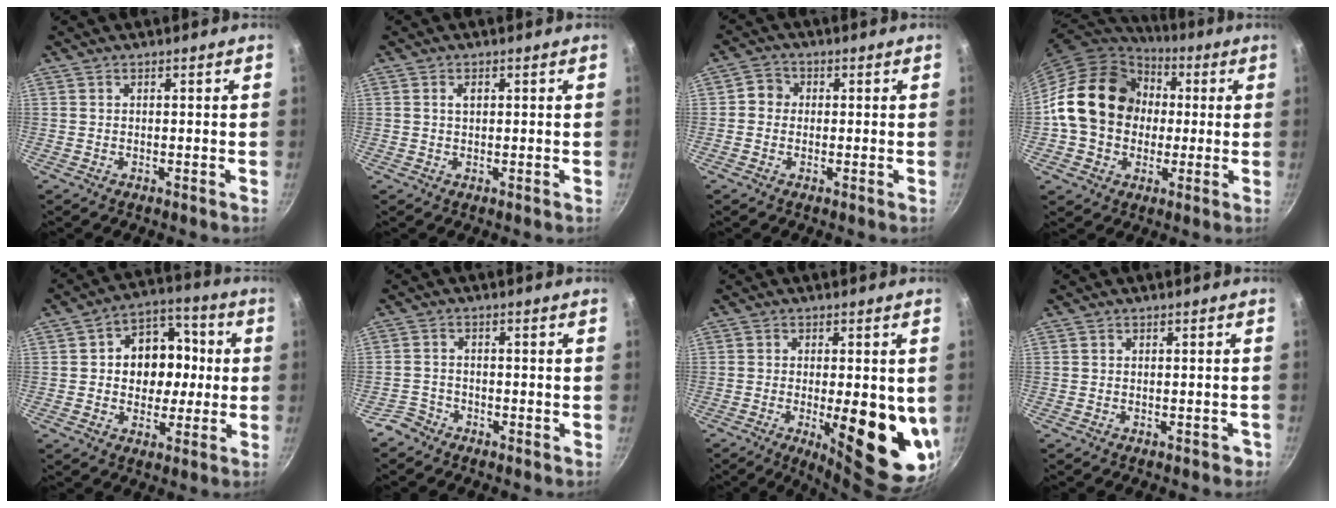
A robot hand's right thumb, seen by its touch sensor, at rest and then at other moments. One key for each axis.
{"total": 1.6, "fx": 0.4, "fy": 1.0, "fz": 1.1, "tx": -0.014, "ty": 0.004, "tz": 0.007}
{"total": 3.3, "fx": 0.0, "fy": 3.1, "fz": 1.2, "tx": -0.005, "ty": 0.005, "tz": -0.013}
{"total": 19.3, "fx": 1.4, "fy": 15.8, "fz": 11.0, "tx": -0.160, "ty": 0.031, "tz": 0.016}
{"total": 13.2, "fx": 0.7, "fy": 10.5, "fz": 7.9, "tx": -0.067, "ty": 0.021, "tz": 0.000}
{"total": 3.1, "fx": -2.4, "fy": 1.9, "fz": 0.2, "tx": 0.001, "ty": 0.032, "tz": -0.046}
{"total": 16.1, "fx": -2.3, "fy": 5.5, "fz": 15.0, "tx": -0.184, "ty": -0.021, "tz": -0.025}
{"total": 1.5, "fx": -0.8, "fy": 1.1, "fz": 0.7, "tx": 0.005, "ty": 0.018, "tz": -0.001}